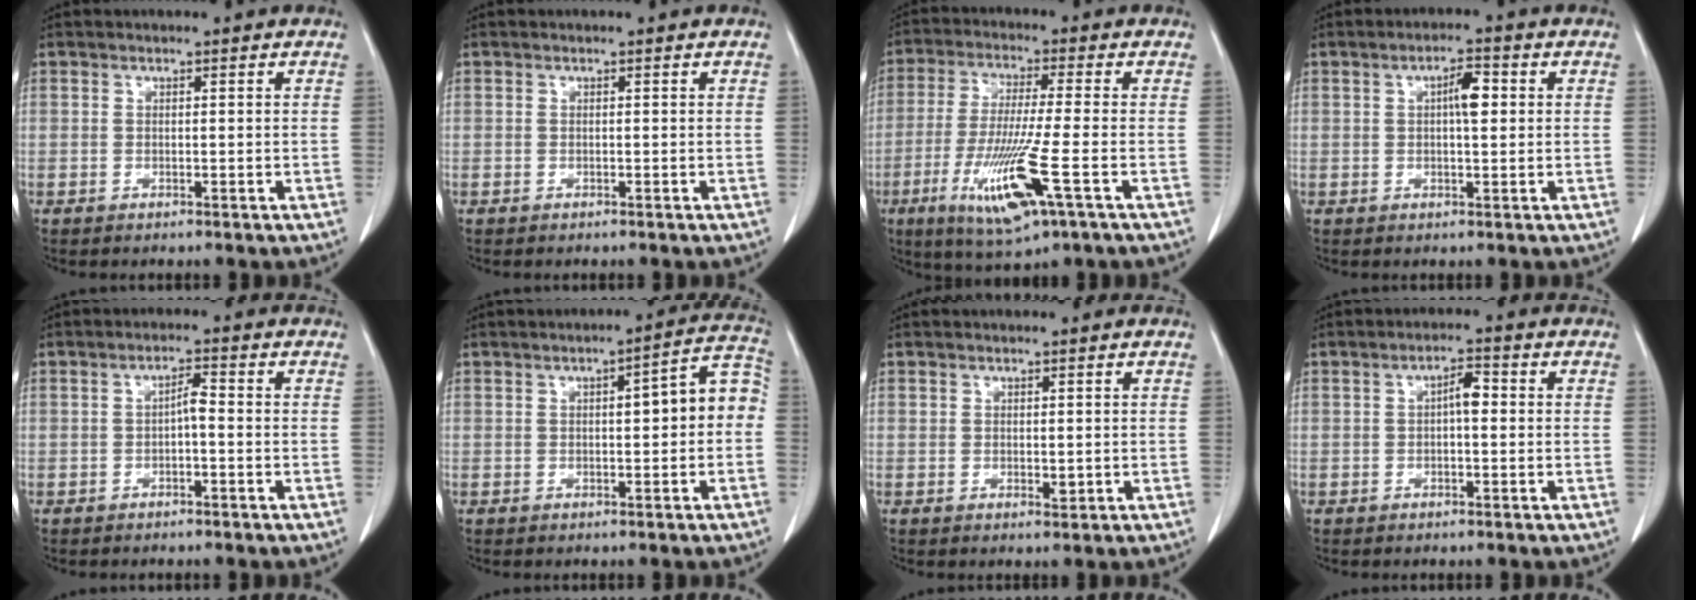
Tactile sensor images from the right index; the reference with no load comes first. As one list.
[{"total": 0.0}, {"total": 12.9, "force": [-5.0, 0.3, 11.9], "torque": [-0.242, -0.034, -0.088]}, {"total": 3.8, "force": [0.7, 1.0, 3.6], "torque": [-0.062, 0.007, 0.010]}, {"total": 2.2, "force": [-0.4, 0.5, 2.1], "torque": [-0.035, 0.007, -0.008]}, {"total": 7.4, "force": [0.0, 1.7, 7.3], "torque": [-0.091, 0.034, -0.004]}, {"total": 1.2, "force": [0.1, 0.8, 0.9], "torque": [-0.011, -0.003, 0.003]}, {"total": 2.9, "force": [0.1, 0.9, 2.8], "torque": [-0.043, 0.010, 0.000]}]